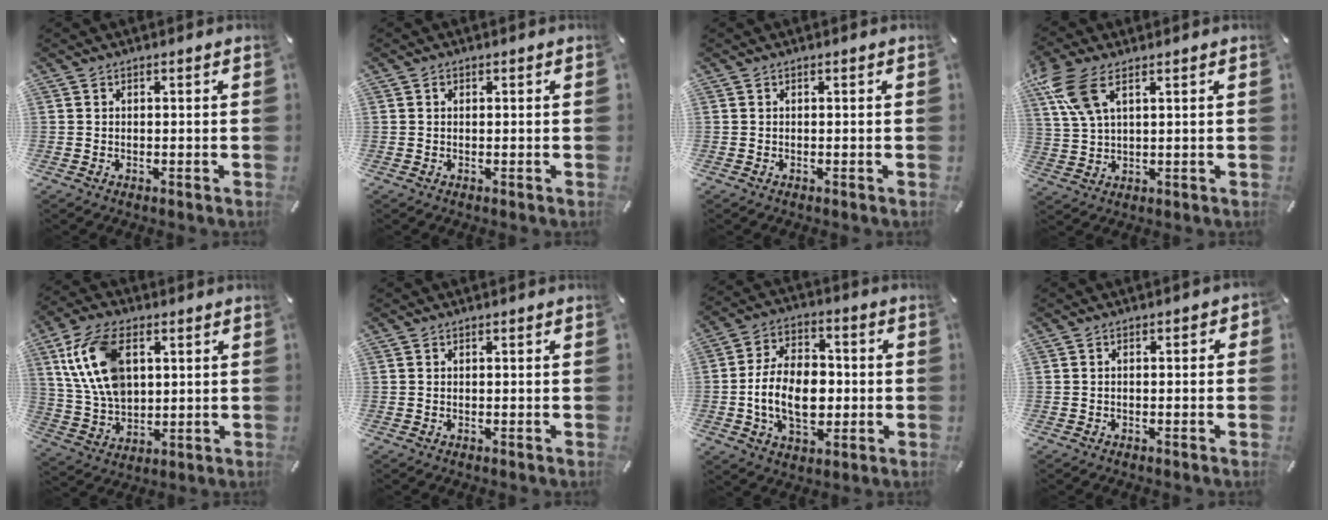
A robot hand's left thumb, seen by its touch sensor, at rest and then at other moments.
{"total": 0.5, "force": [0.2, 0.5, 0.2], "torque": [-0.003, 0.004, 0.004]}
{"total": 0.0}
{"total": 9.9, "force": [4.8, 4.7, 7.3], "torque": [-0.168, -0.006, 0.090]}
{"total": 14.0, "force": [4.2, 9.2, 9.6], "torque": [-0.239, 0.006, 0.077]}
{"total": 0.0}
{"total": 14.8, "force": [-2.0, 9.9, 10.8], "torque": [-0.212, 0.010, -0.035]}
{"total": 1.7, "force": [-0.8, 0.9, 1.1], "torque": [-0.022, 0.006, -0.016]}